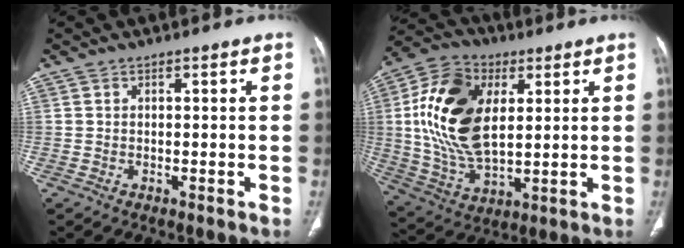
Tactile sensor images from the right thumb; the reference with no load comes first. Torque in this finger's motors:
{"motor_torque": [-0.92, 1.70, 1.64, 0.03, 0.20]}